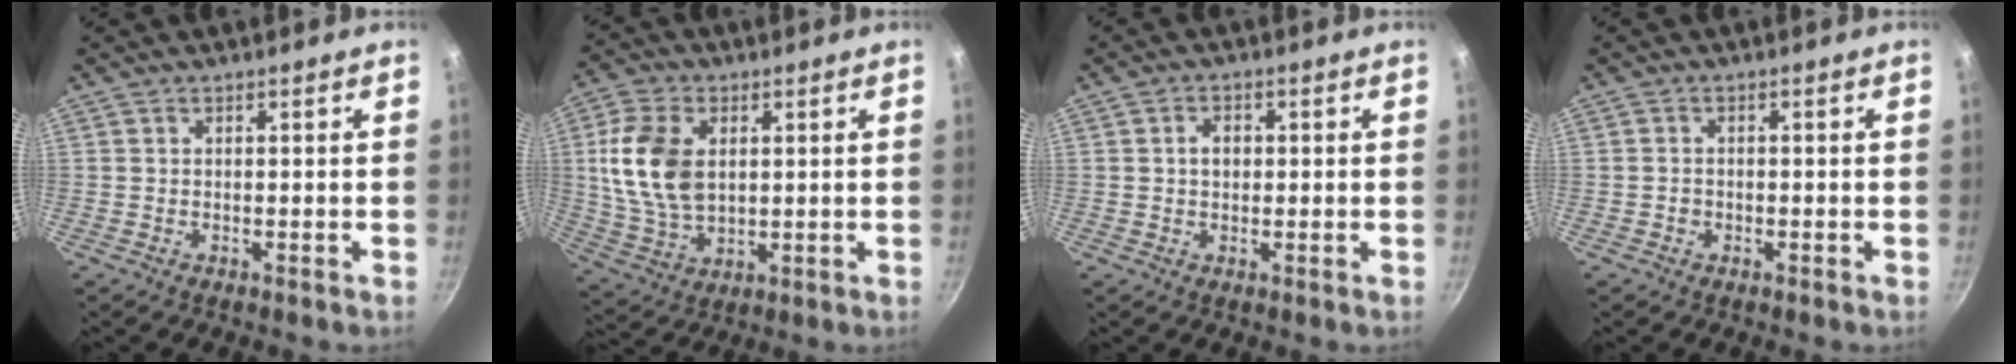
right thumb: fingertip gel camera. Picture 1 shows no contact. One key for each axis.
{"total": 13.7, "fx": 2.4, "fy": 9.0, "fz": 10.1, "tx": -0.183, "ty": -0.010, "tz": 0.052}
{"total": 3.0, "fx": 0.3, "fy": 2.3, "fz": 1.9, "tx": -0.018, "ty": 0.008, "tz": 0.005}
{"total": 1.2, "fx": -0.5, "fy": 1.1, "fz": 0.4, "tx": -0.003, "ty": 0.004, "tz": -0.008}